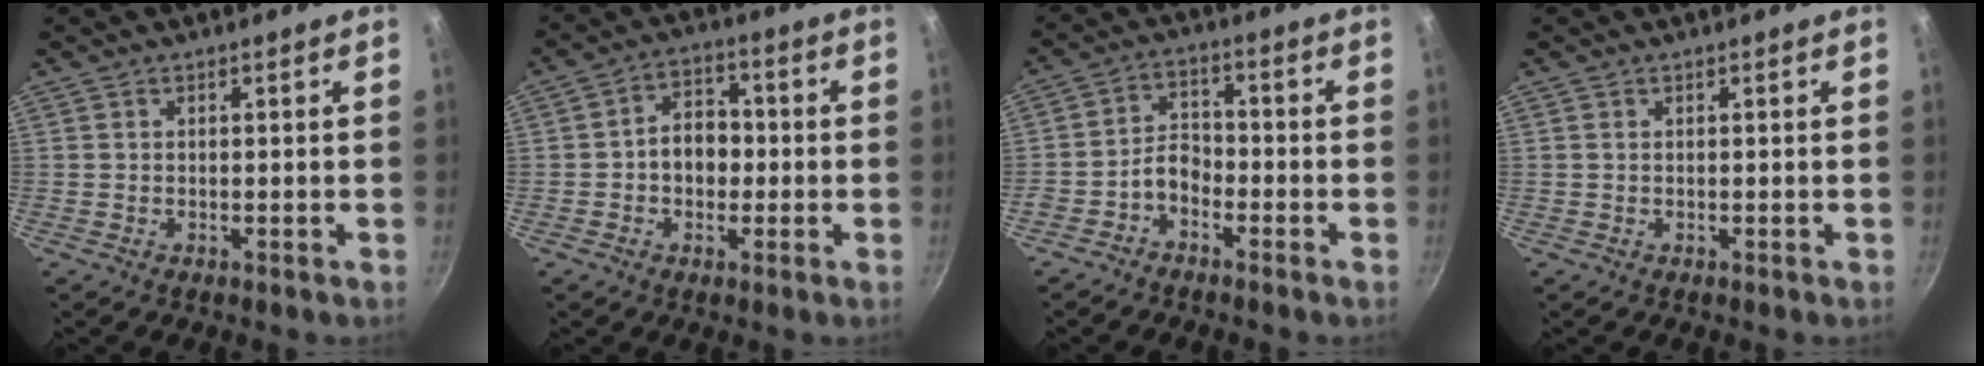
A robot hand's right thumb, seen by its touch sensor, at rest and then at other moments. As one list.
[{"total": 7.4, "force": [-0.8, 5.6, 4.7], "torque": [-0.035, 0.023, -0.019]}, {"total": 4.8, "force": [-2.9, 2.9, 2.4], "torque": [-0.030, 0.042, -0.062]}, {"total": 0.0}]